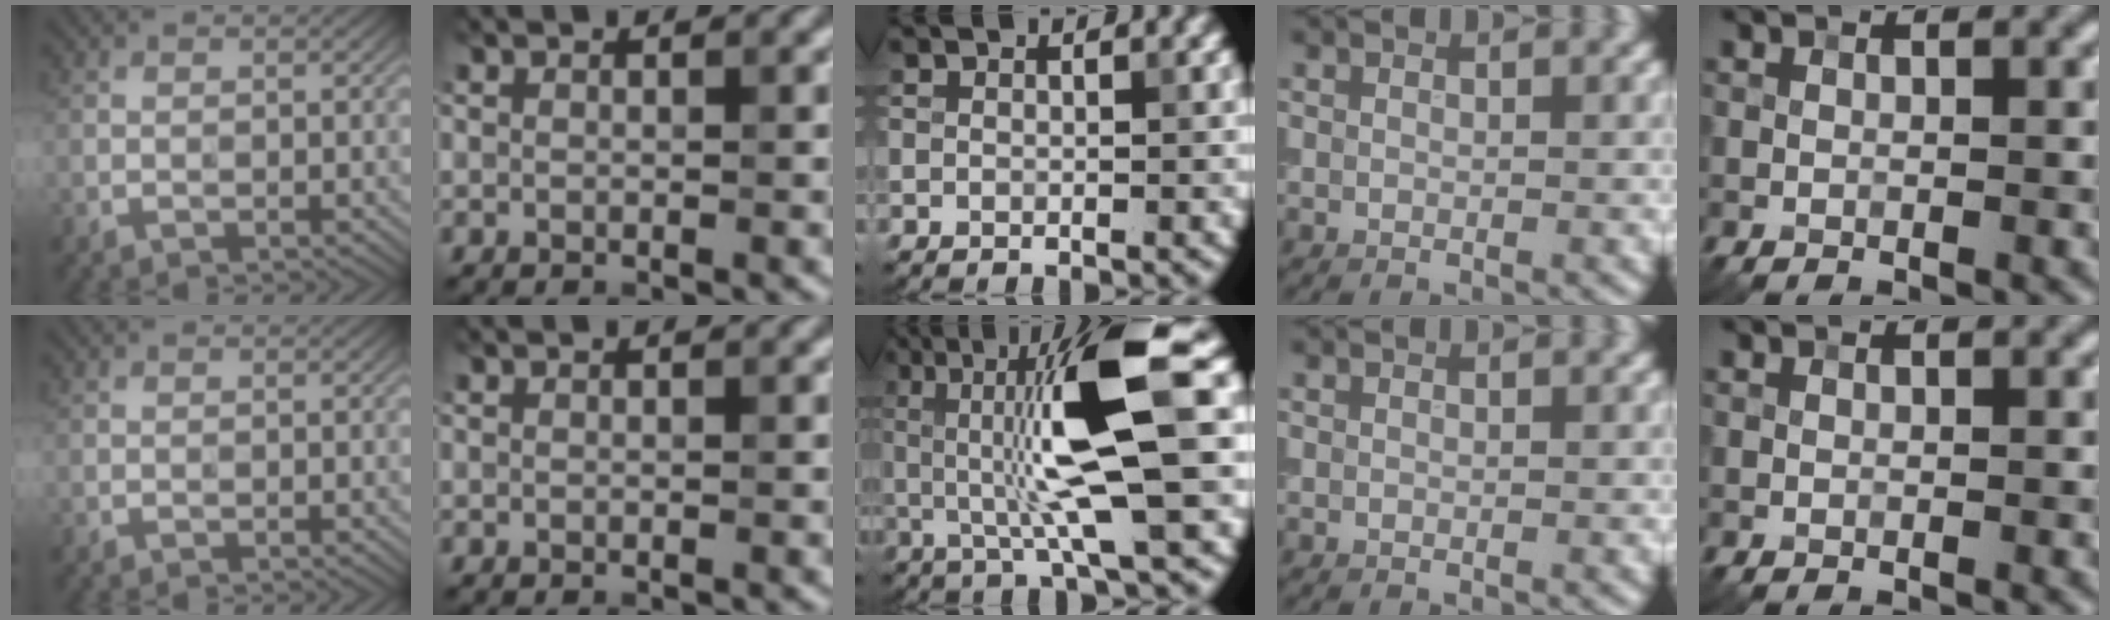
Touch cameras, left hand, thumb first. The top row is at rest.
{"middle": {"total": 10.0, "force": [1.1, 1.9, 9.8], "torque": [-0.159, 0.001, 0.021]}}